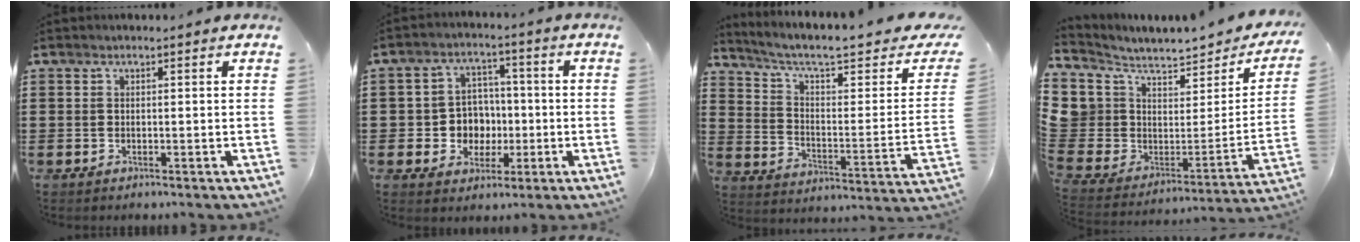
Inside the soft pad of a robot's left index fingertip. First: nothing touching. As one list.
[{"total": 6.4, "force": [-0.6, 6.0, 2.0], "torque": [-0.051, 0.015, -0.010]}, {"total": 6.2, "force": [4.4, 1.3, 4.2], "torque": [-0.095, -0.034, 0.067]}, {"total": 4.6, "force": [2.9, 3.3, -1.1], "torque": [-0.036, -0.049, 0.050]}]